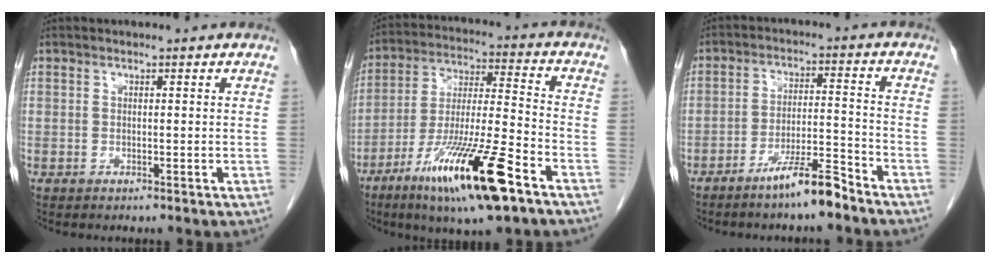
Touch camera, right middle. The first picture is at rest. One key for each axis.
{"total": 17.9, "fx": -10.1, "fy": 1.3, "fz": 14.8, "tx": -0.274, "ty": -0.037, "tz": -0.176}
{"total": 7.2, "fx": -5.6, "fy": 0.2, "fz": 4.5, "tx": -0.076, "ty": -0.006, "tz": -0.104}